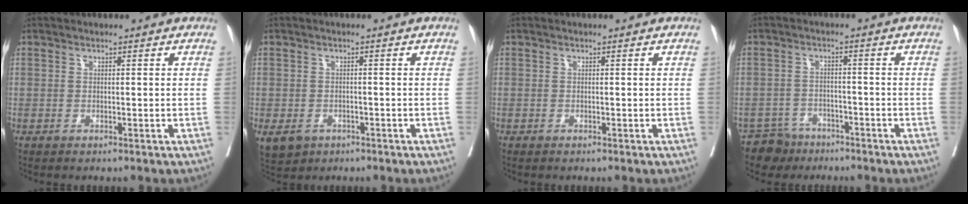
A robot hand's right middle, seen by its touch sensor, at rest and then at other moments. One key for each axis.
{"total": 7.8, "fx": -3.8, "fy": 6.2, "fz": 2.9, "tx": -0.077, "ty": -0.007, "tz": -0.050}
{"total": 0.0}
{"total": 4.6, "fx": -3.8, "fy": 2.7, "fz": -0.4, "tx": 0.011, "ty": 0.004, "tz": -0.067}